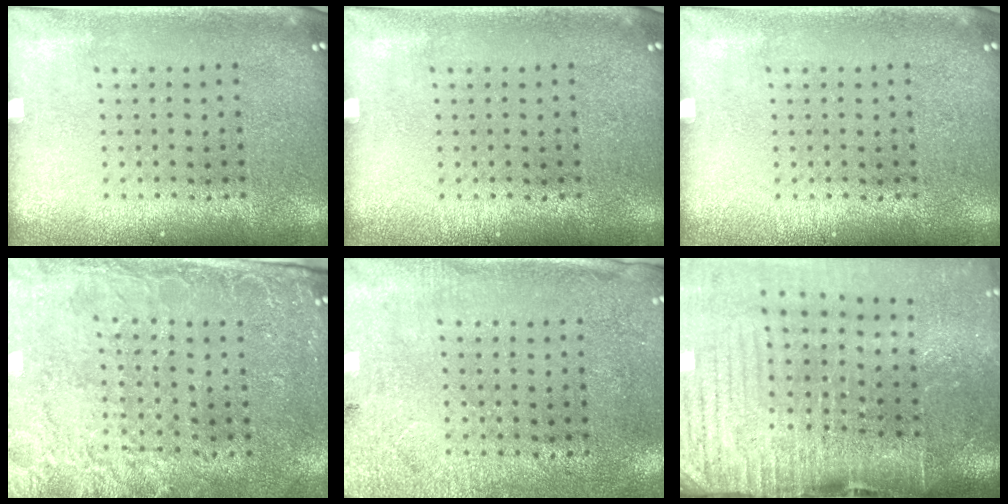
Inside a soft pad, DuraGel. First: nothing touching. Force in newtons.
{"total": 0.0}
{"total": 0.0}
{"total": 2.6, "press": 2.2, "slide": 1.2}
{"total": 2.7, "press": 2.2, "slide": 1.5}
{"total": 4.2, "press": 3.8, "slide": 1.9}